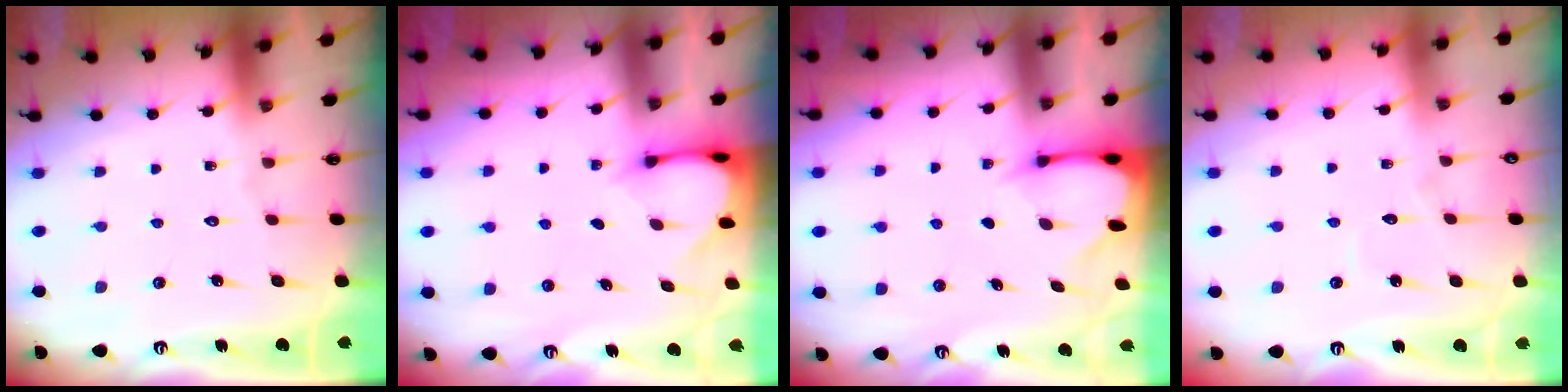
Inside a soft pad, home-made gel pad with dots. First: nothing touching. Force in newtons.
{"total": 3.1, "press": 3.1, "slide": 0.2}
{"total": 2.6, "press": 2.6, "slide": 0.3}
{"total": 2.8, "press": 2.8, "slide": 0.3}